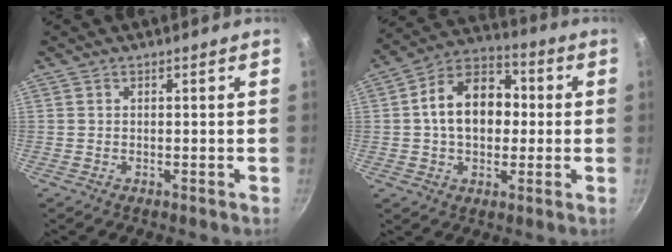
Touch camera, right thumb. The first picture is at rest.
{"total": 14.7, "force": [0.7, 10.4, 10.4], "torque": [-0.127, 0.030, -0.006]}